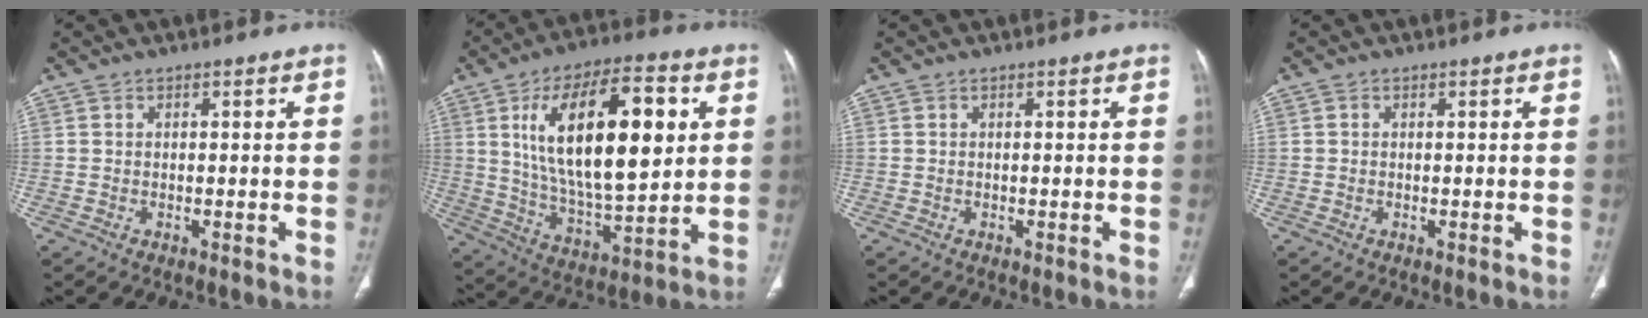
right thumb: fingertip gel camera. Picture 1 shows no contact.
{"total": 24.4, "force": [6.1, 10.2, 21.3], "torque": [-0.339, -0.017, 0.104]}
{"total": 0.0}
{"total": 0.0}